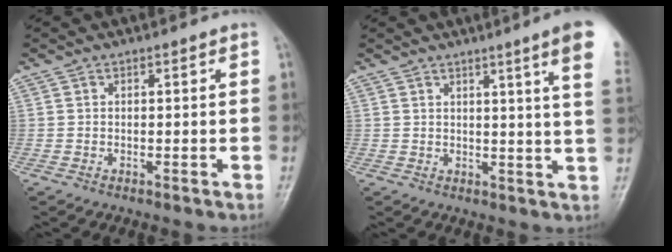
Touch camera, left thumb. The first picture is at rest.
{"total": 9.4, "force": [5.2, -0.6, 7.8], "torque": [-0.096, -0.023, 0.053]}